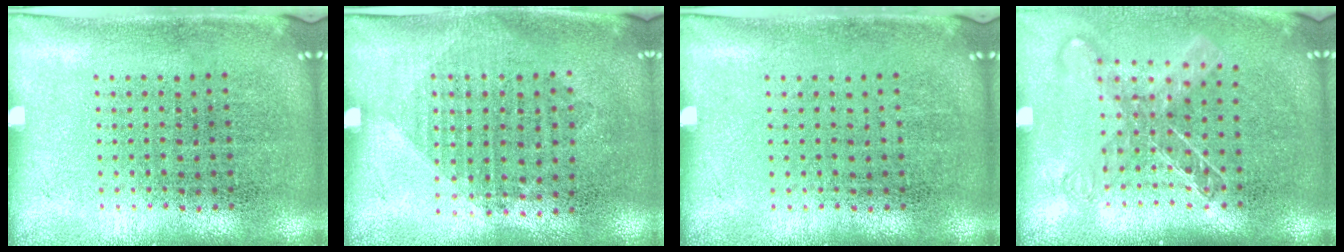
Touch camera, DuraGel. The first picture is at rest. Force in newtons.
{"total": 1.0, "press": 0.9, "slide": 0.5}
{"total": 0.0}
{"total": 1.5, "press": 1.2, "slide": 0.9}